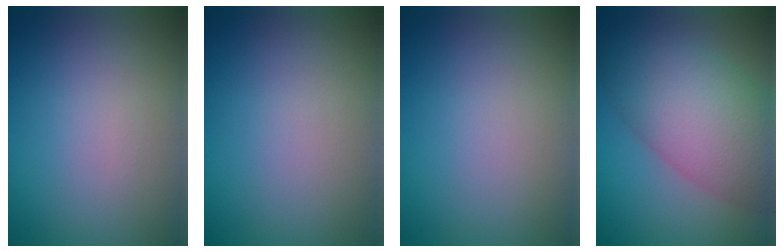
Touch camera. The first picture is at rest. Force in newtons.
{"total": 0.0}
{"total": 0.0}
{"total": 8.8, "press": 8.8, "slide": 0.3}